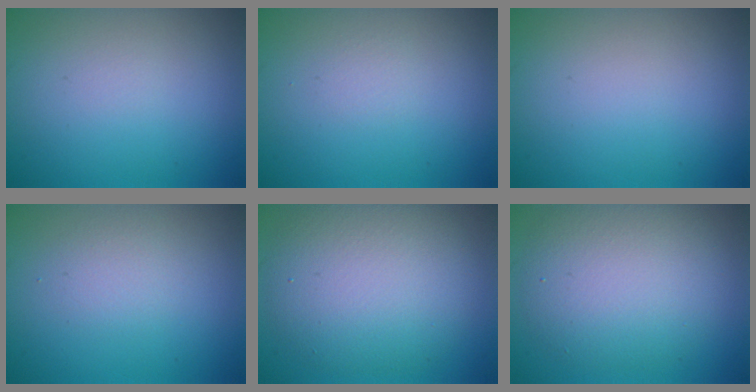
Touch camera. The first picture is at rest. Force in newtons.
{"total": 0.0}
{"total": 0.0}
{"total": 1.6, "press": 1.6, "slide": 0.1}
{"total": 7.9, "press": 7.8, "slide": 0.7}
{"total": 6.7, "press": 6.7, "slide": 0.4}